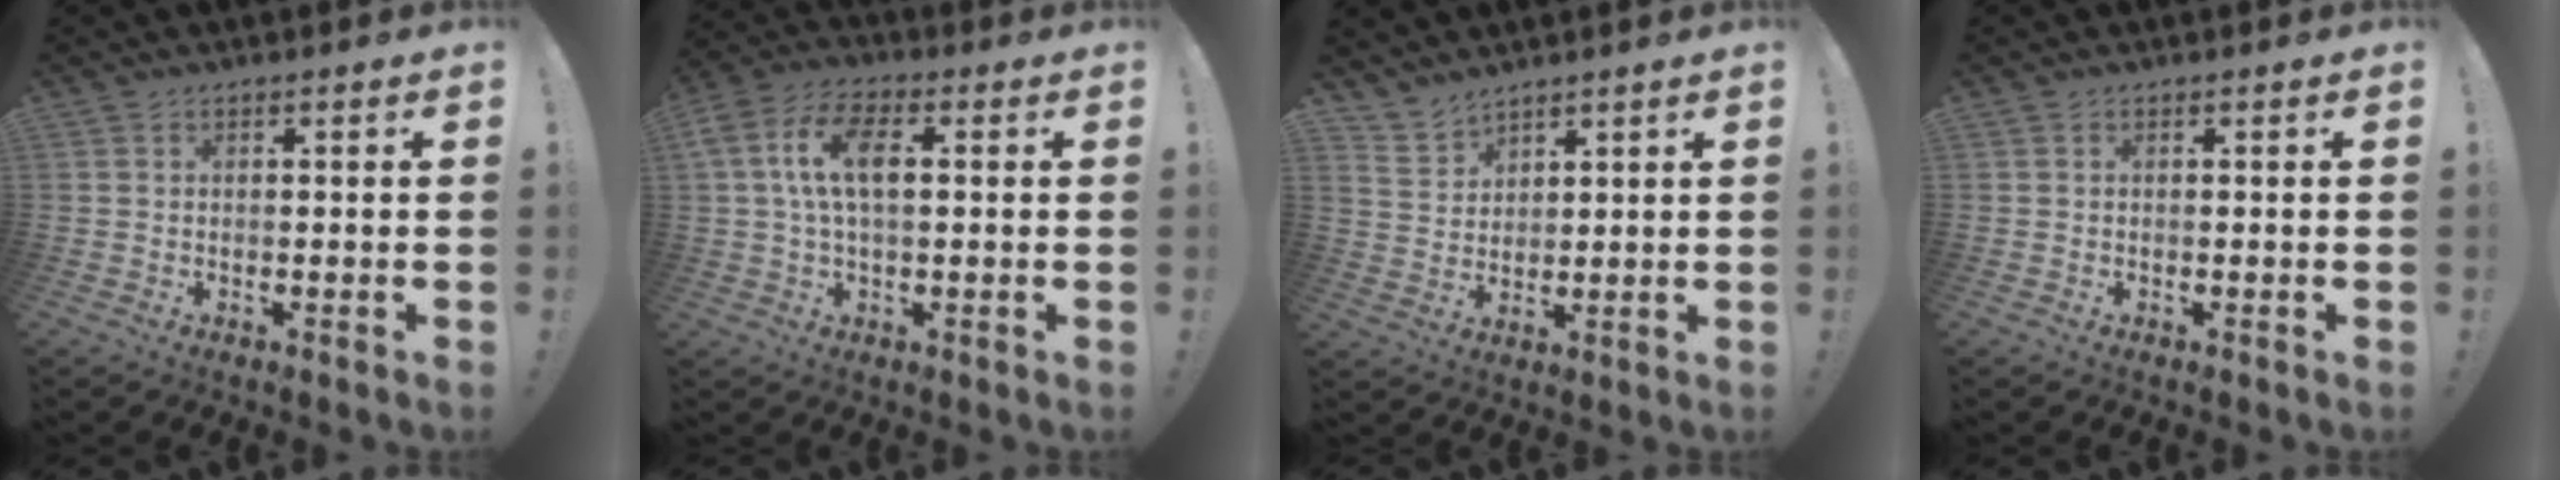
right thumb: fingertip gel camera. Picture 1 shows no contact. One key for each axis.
{"total": 11.5, "fx": 2.0, "fy": 6.0, "fz": 9.6, "tx": -0.187, "ty": 0.011, "tz": 0.036}
{"total": 5.5, "fx": 4.8, "fy": 2.7, "fz": 0.1, "tx": -0.005, "ty": -0.043, "tz": 0.094}
{"total": 0.0}